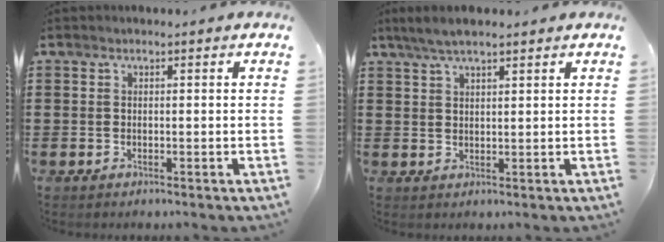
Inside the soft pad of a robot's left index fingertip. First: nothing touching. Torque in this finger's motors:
{"motor_torque": [0.40, 0.88, 0.31, 0.05]}